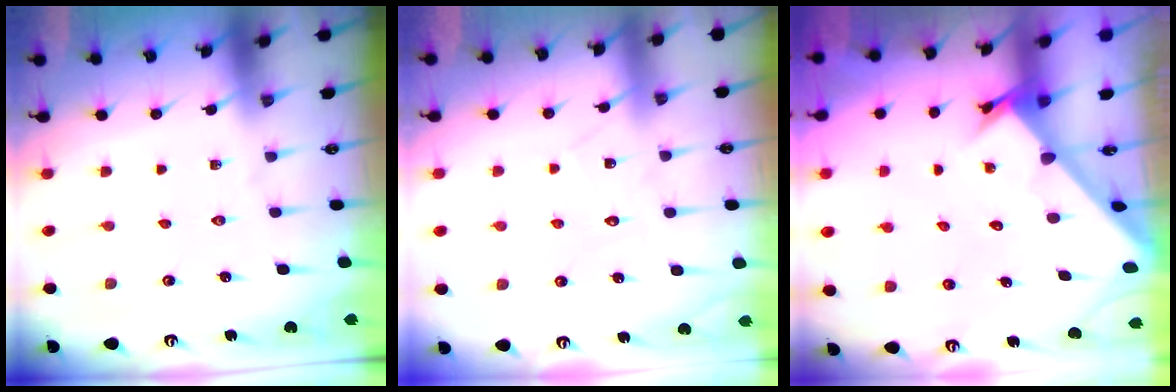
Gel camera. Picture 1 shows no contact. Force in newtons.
{"total": 7.0, "press": 7.0, "slide": 0.7}
{"total": 2.8, "press": 2.7, "slide": 0.3}